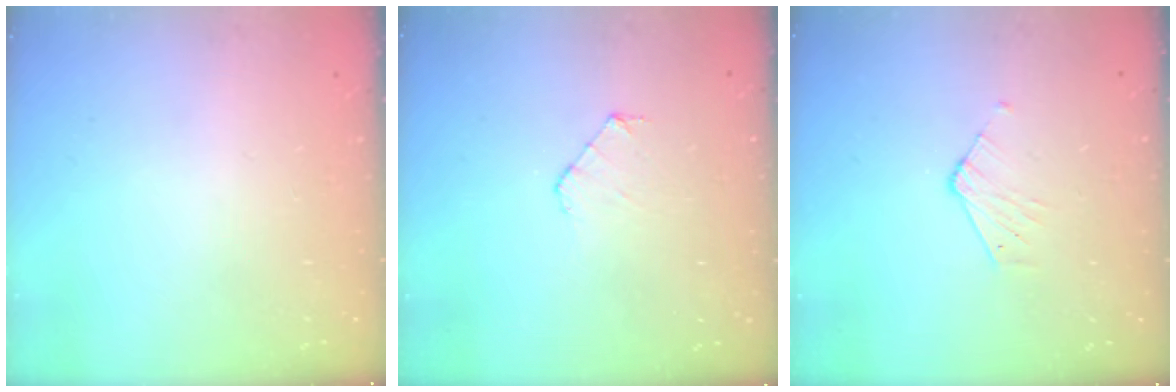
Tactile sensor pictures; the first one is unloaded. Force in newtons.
{"total": 4.3, "press": 4.3, "slide": 0.4}
{"total": 3.7, "press": 3.7, "slide": 0.3}